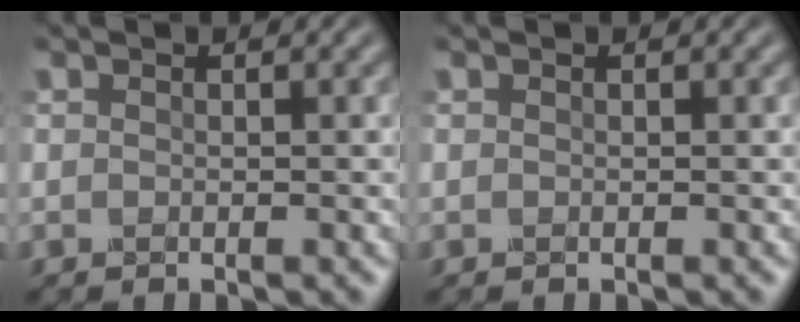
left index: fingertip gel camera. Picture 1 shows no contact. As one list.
[{"total": 0.0}]